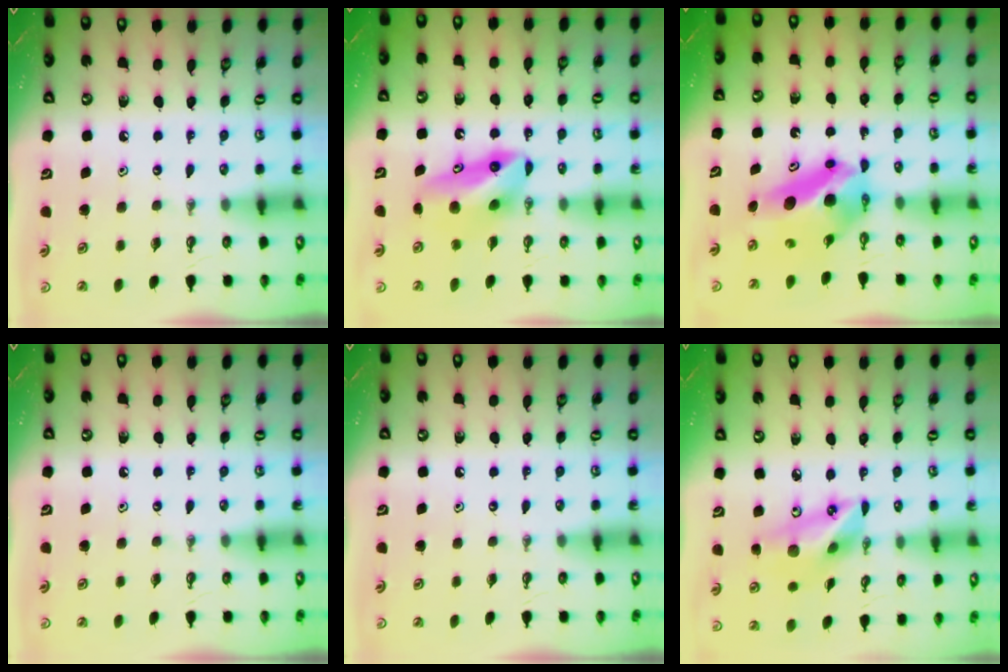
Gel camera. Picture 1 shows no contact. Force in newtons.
{"total": 9.0, "press": 8.2, "slide": 3.9}
{"total": 7.4, "press": 7.2, "slide": 1.8}
{"total": 0.0}
{"total": 0.0}
{"total": 15.7, "press": 15.3, "slide": 3.7}